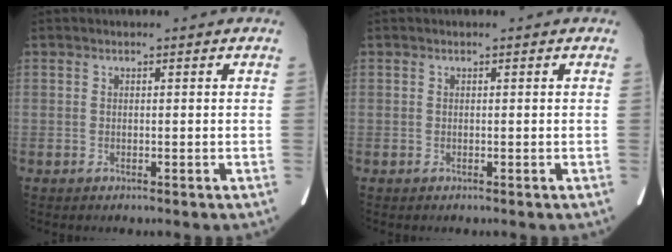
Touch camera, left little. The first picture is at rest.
{"total": 0.0}